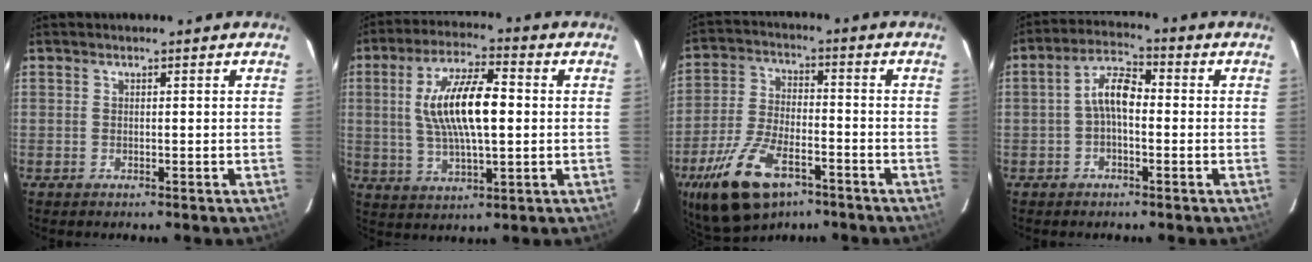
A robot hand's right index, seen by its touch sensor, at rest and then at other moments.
{"total": 13.5, "force": [1.3, 4.3, 12.8], "torque": [-0.242, 0.009, 0.027]}
{"total": 16.2, "force": [-9.6, 7.5, 10.6], "torque": [-0.230, -0.025, -0.174]}
{"total": 5.6, "force": [-0.8, 2.6, 4.9], "torque": [-0.099, 0.022, -0.018]}